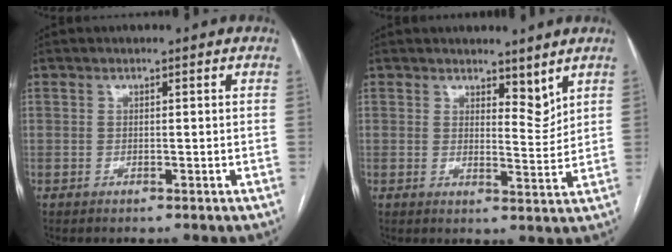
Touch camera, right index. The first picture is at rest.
{"total": 3.9, "force": [3.1, 1.4, 1.8], "torque": [-0.022, -0.013, 0.051]}